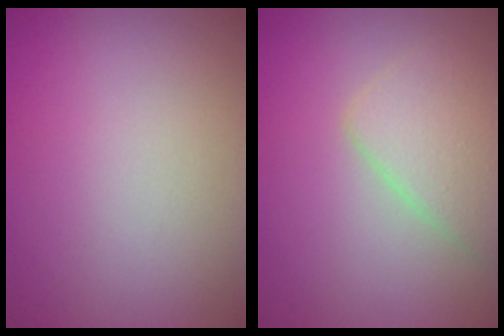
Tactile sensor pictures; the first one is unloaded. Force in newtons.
{"total": 3.6, "press": 3.6, "slide": 0.3}